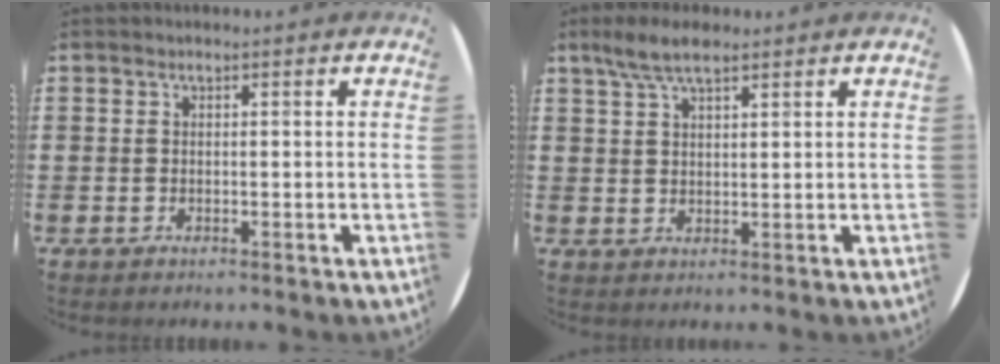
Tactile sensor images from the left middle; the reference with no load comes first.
{"total": 4.8, "force": [3.6, 1.4, 2.8], "torque": [-0.055, -0.001, 0.063]}